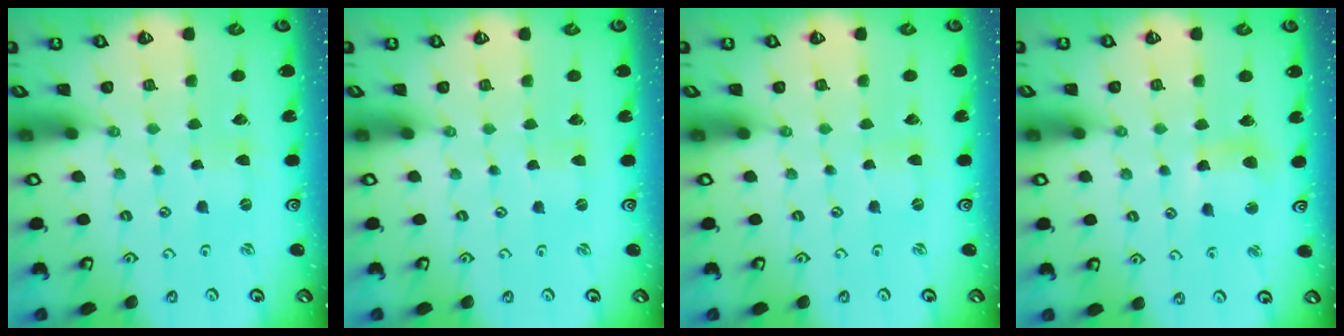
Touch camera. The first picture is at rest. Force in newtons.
{"total": 0.0}
{"total": 0.0}
{"total": 8.6, "press": 8.5, "slide": 1.2}